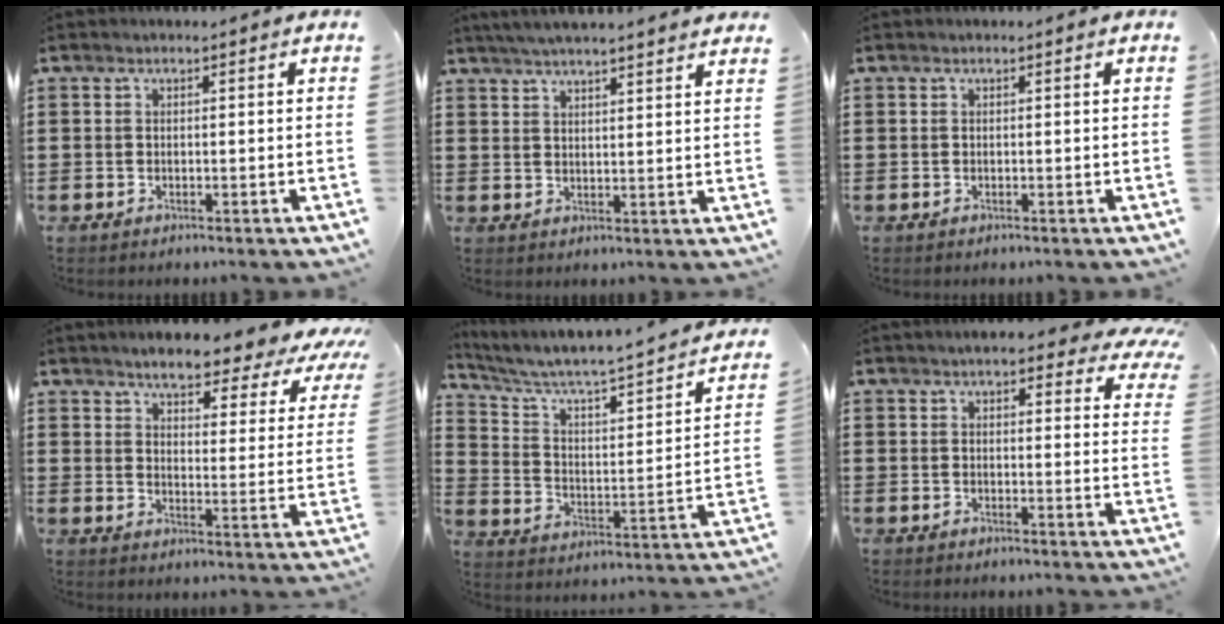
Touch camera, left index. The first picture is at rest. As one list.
[{"total": 3.9, "force": [3.7, -0.5, 1.1], "torque": [-0.032, -0.010, 0.067]}, {"total": 0.0}, {"total": 5.9, "force": [5.5, 0.7, 2.2], "torque": [-0.054, -0.037, 0.089]}, {"total": 3.2, "force": [2.2, 0.7, 2.2], "torque": [-0.061, -0.032, 0.022]}, {"total": 5.2, "force": [4.4, 0.8, 2.7], "torque": [-0.049, -0.011, 0.077]}]